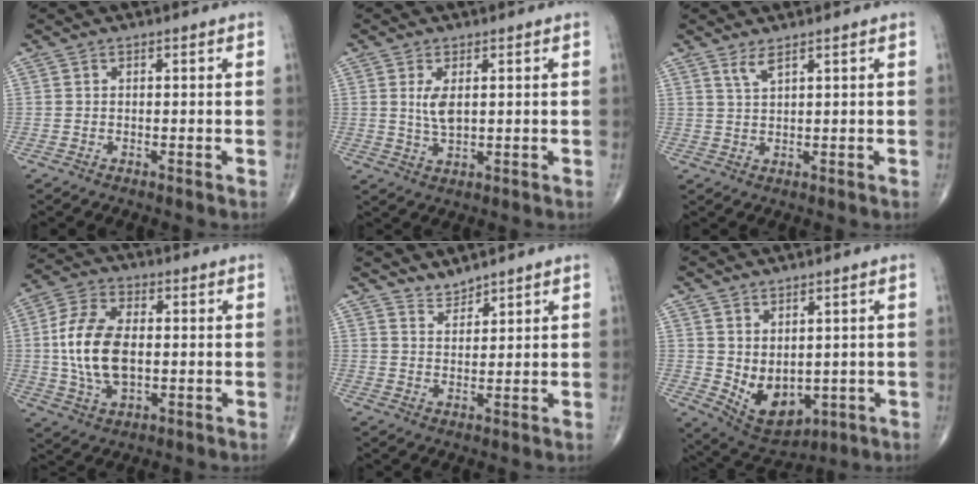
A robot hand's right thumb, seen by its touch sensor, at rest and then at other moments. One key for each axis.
{"total": 4.2, "fx": 1.0, "fy": 1.8, "fz": 3.6, "tx": -0.069, "ty": -0.011, "tz": 0.026}
{"total": 2.4, "fx": 1.7, "fy": 0.3, "fz": 1.6, "tx": -0.037, "ty": -0.011, "tz": 0.040}
{"total": 13.6, "fx": 0.1, "fy": 7.7, "fz": 11.2, "tx": -0.220, "ty": 0.007, "tz": 0.003}
{"total": 3.0, "fx": 3.0, "fy": 0.4, "fz": 0.2, "tx": 0.007, "ty": -0.020, "tz": 0.059}
{"total": 9.4, "fx": -0.3, "fy": 6.0, "fz": 7.2, "tx": -0.093, "ty": -0.010, "tz": 0.027}